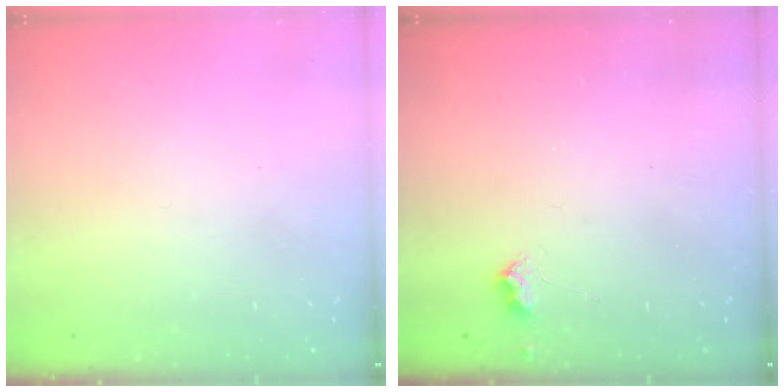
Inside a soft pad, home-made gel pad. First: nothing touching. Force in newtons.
{"total": 3.2, "press": 3.1, "slide": 0.4}